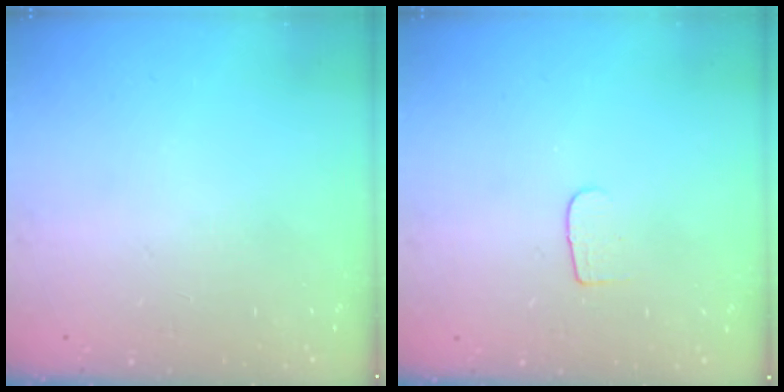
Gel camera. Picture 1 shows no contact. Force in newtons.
{"total": 4.8, "press": 4.8, "slide": 0.5}